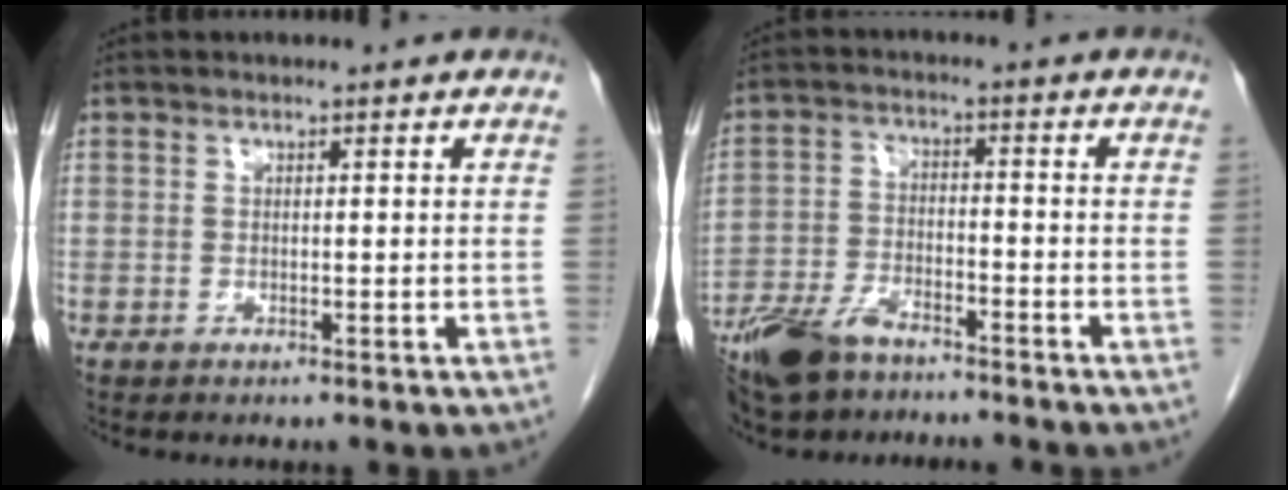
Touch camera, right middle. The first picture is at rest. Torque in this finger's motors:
{"motor_torque": [1.15, -0.99, 0.70, 0.13]}